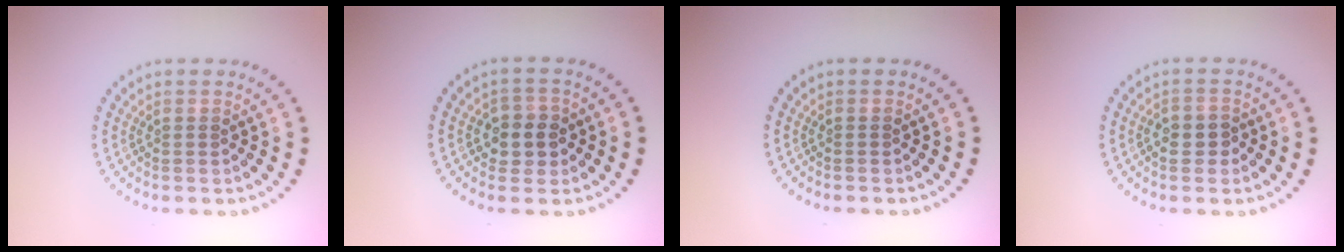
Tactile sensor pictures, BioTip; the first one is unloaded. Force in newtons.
{"total": 2.7, "press": 2.6, "slide": 0.7}
{"total": 0.0}
{"total": 2.1, "press": 2.0, "slide": 0.6}